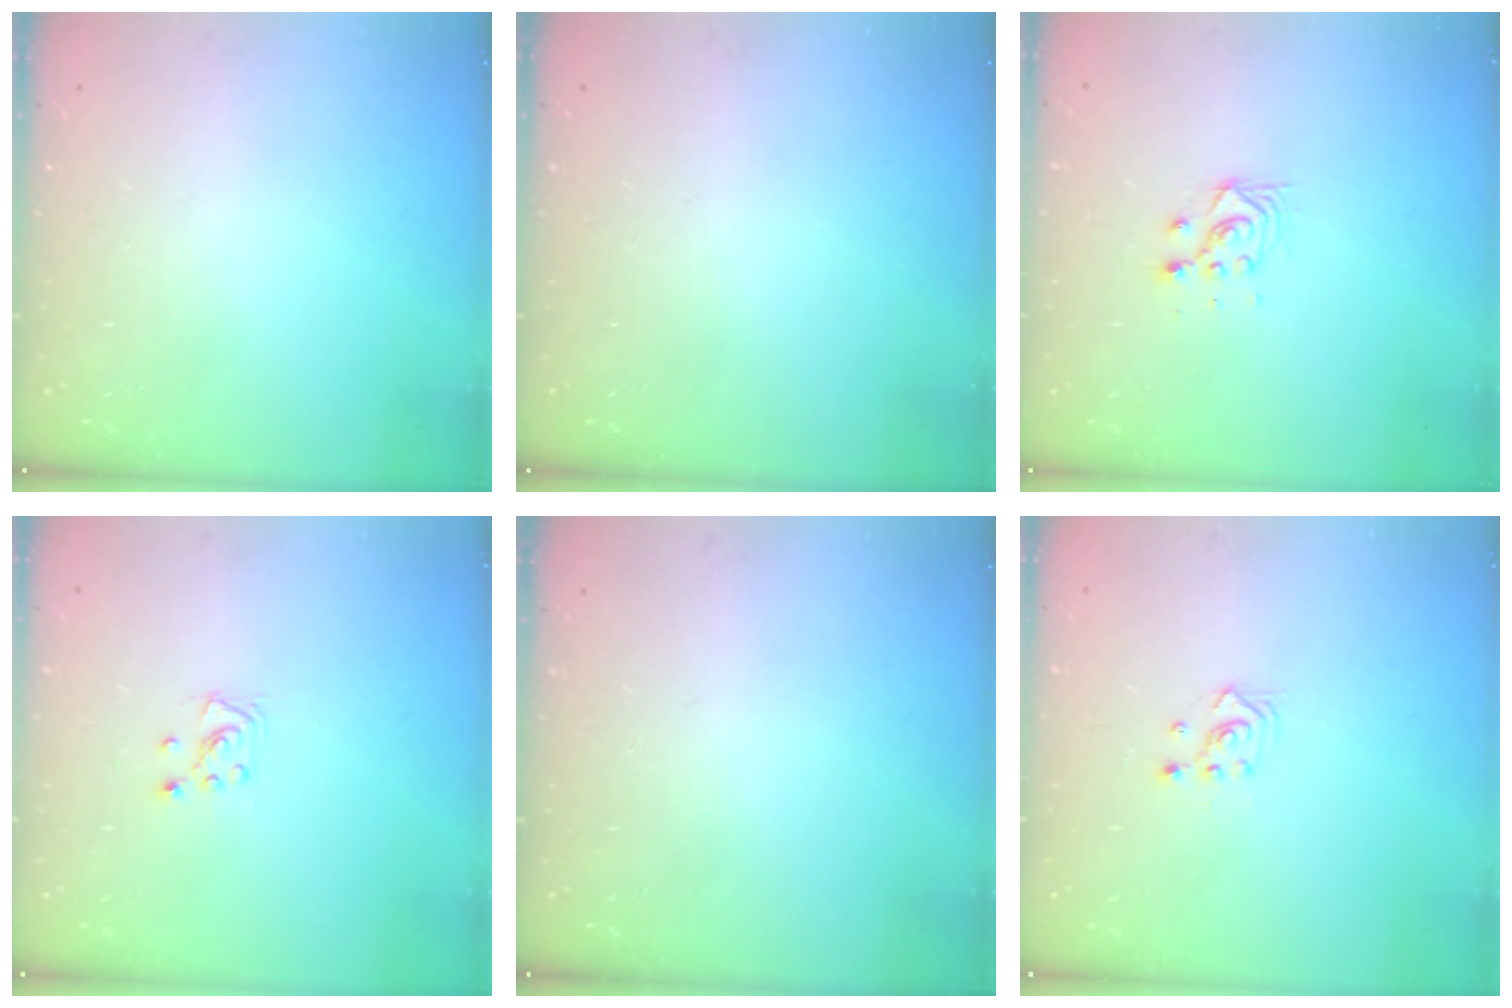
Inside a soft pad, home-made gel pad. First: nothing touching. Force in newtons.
{"total": 0.0}
{"total": 4.0, "press": 3.8, "slide": 1.1}
{"total": 4.9, "press": 4.9, "slide": 0.5}
{"total": 0.0}
{"total": 2.4, "press": 2.4, "slide": 0.3}